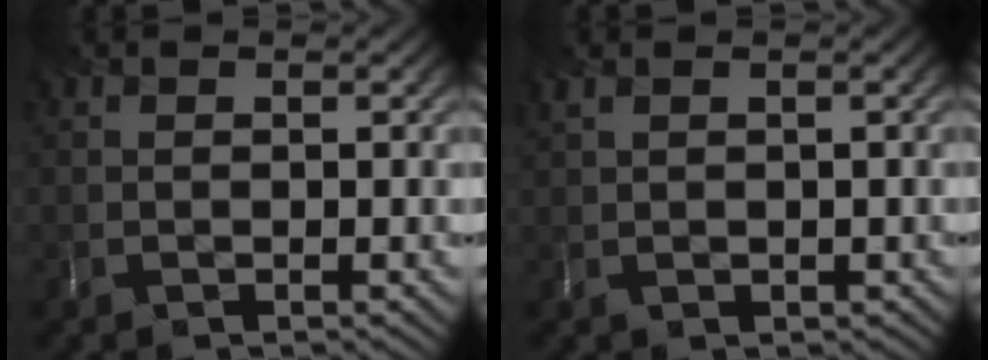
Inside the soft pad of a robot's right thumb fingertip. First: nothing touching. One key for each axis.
{"total": 1.0, "fx": 0.9, "fy": 0.4, "fz": -0.2, "tx": -0.006, "ty": 0.003, "tz": 0.025}